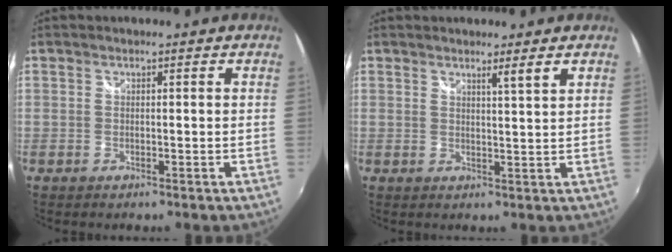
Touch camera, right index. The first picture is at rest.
{"total": 2.5, "force": [1.9, -0.6, 1.5], "torque": [-0.027, -0.007, 0.023]}